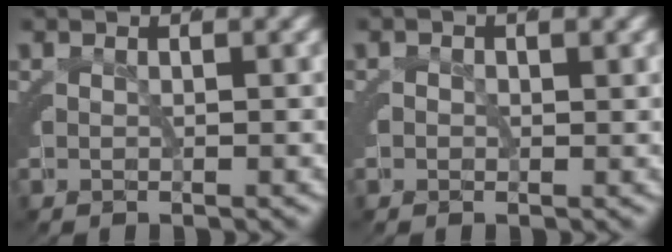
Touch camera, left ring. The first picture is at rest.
{"total": 1.4, "force": [-0.1, 1.3, 0.4], "torque": [-0.007, -0.007, 0.000]}